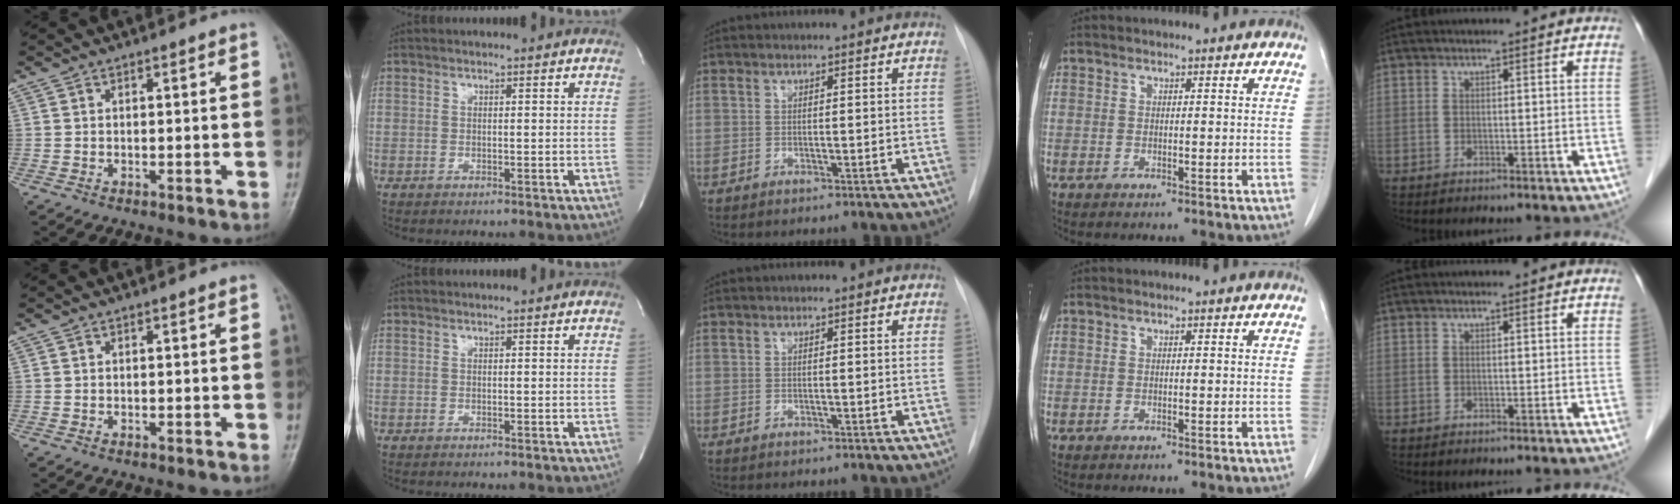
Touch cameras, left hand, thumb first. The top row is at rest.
{}